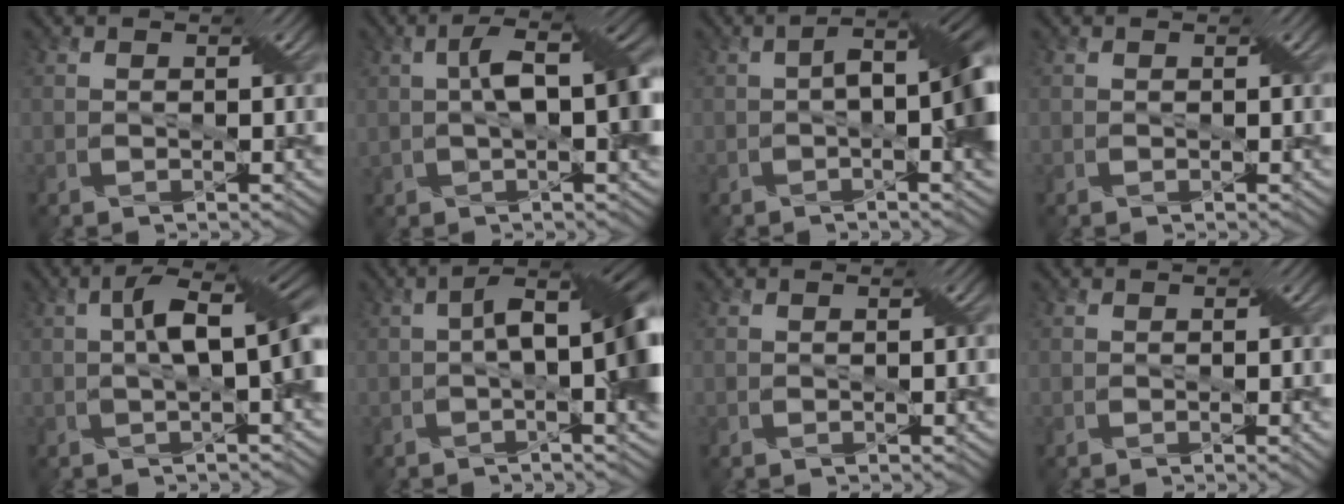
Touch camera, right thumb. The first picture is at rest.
{"total": 7.9, "force": [0.6, 3.1, 7.3], "torque": [-0.129, 0.018, 0.008]}
{"total": 8.0, "force": [-0.3, 2.6, 7.6], "torque": [-0.115, 0.004, -0.006]}
{"total": 0.0}
{"total": 8.4, "force": [0.4, 3.0, 7.9], "torque": [-0.131, 0.019, 0.003]}
{"total": 8.8, "force": [0.1, 2.8, 8.4], "torque": [-0.129, 0.010, -0.001]}
{"total": 0.0}
{"total": 1.0, "force": [-0.1, 0.1, 1.0], "torque": [-0.015, -0.001, -0.002]}